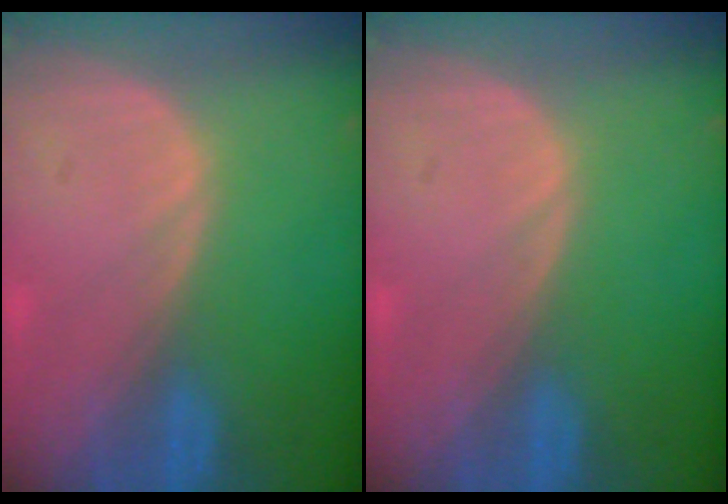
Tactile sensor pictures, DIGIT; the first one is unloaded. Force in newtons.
{"total": 0.0}